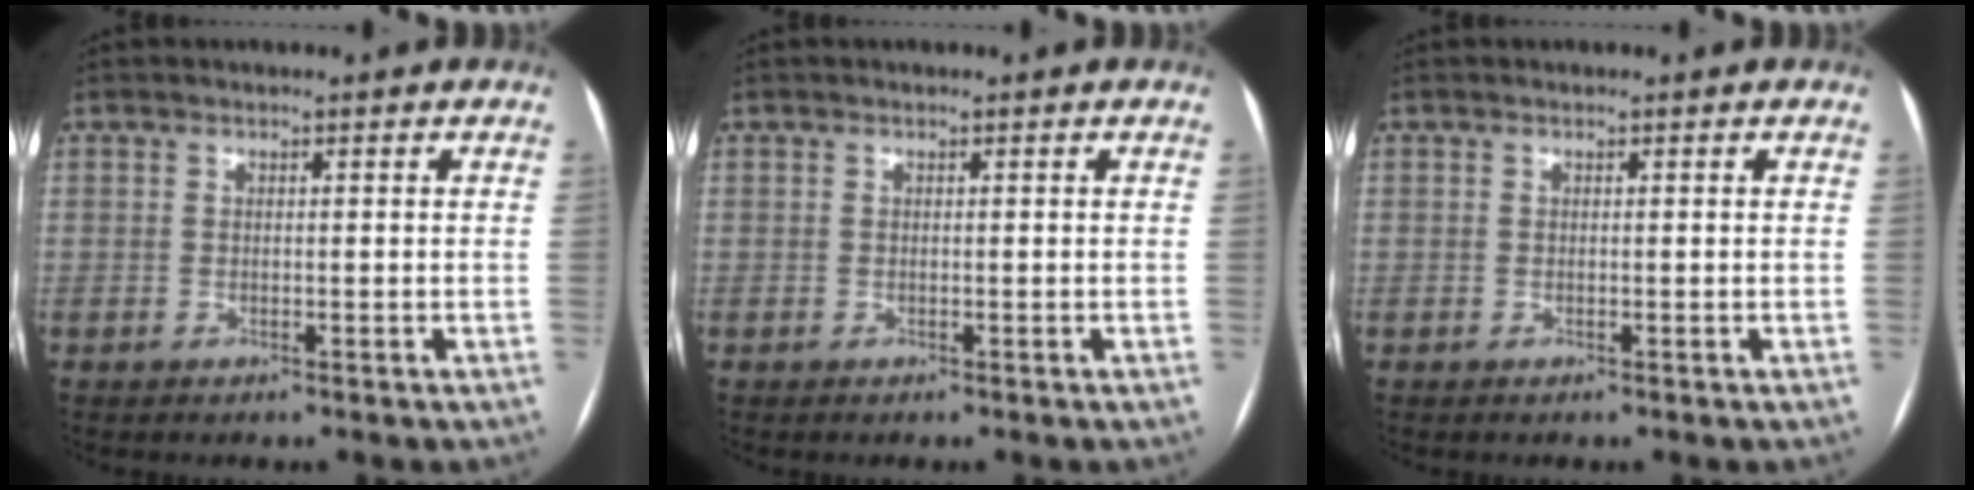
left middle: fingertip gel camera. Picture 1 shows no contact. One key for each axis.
{"total": 0.0}
{"total": 0.0}